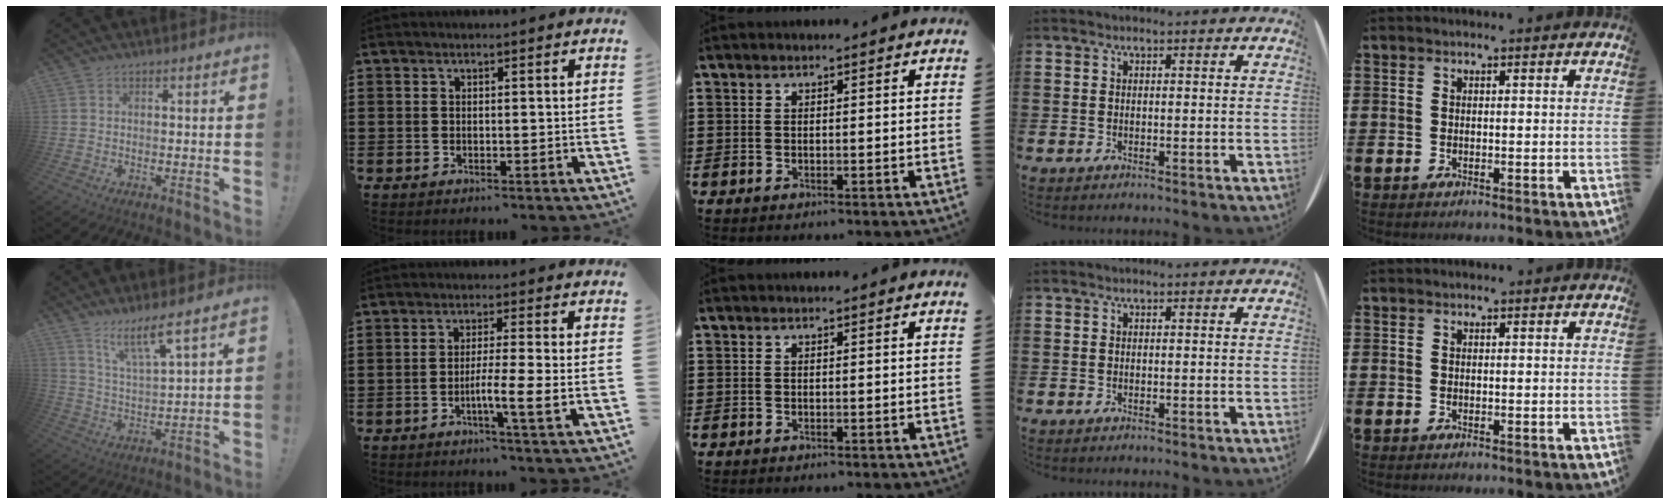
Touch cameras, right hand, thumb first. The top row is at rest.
{"thumb": {"total": 9.7, "force": [7.0, 0.9, 6.7], "torque": [-0.117, -0.038, 0.116]}, "index": {"total": 5.7, "force": [-1.7, -0.3, 5.4], "torque": [-0.093, -0.010, -0.030]}}